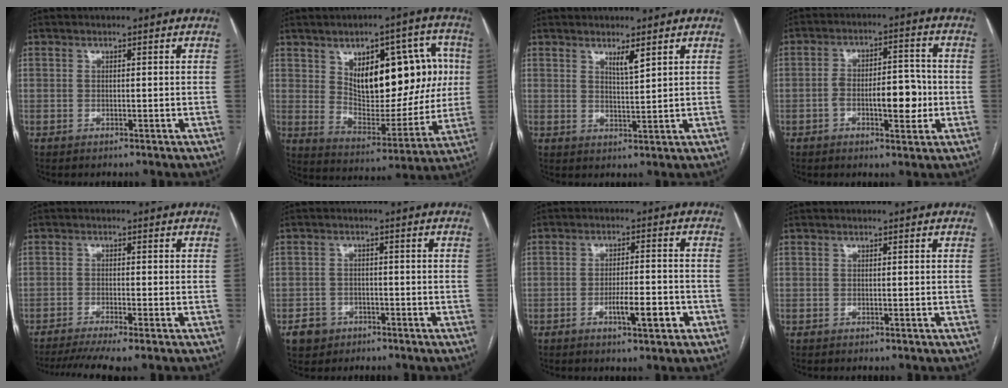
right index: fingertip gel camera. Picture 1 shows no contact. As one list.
[{"total": 17.7, "force": [4.3, 8.3, 15.1], "torque": [-0.203, 0.030, 0.078]}, {"total": 2.7, "force": [1.9, 0.1, 2.0], "torque": [-0.039, -0.009, 0.036]}, {"total": 8.2, "force": [-1.9, 3.0, 7.4], "torque": [-0.116, 0.020, -0.026]}, {"total": 6.8, "force": [-5.3, -0.1, 4.3], "torque": [-0.069, -0.010, -0.086]}, {"total": 3.8, "force": [-2.0, 3.2, 0.4], "torque": [-0.005, 0.011, -0.028]}, {"total": 6.0, "force": [-2.5, 1.0, 5.4], "torque": [-0.087, -0.002, -0.037]}, {"total": 0.0}]